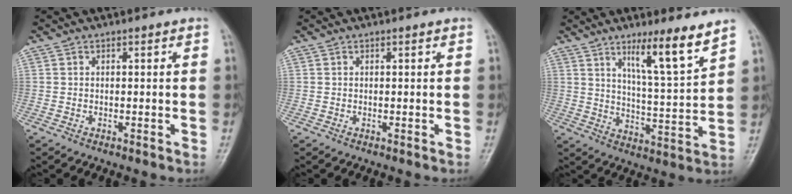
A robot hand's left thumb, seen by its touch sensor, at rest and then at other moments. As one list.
[{"total": 0.0}, {"total": 10.5, "force": [7.2, 0.7, 7.7], "torque": [-0.122, -0.056, 0.123]}]